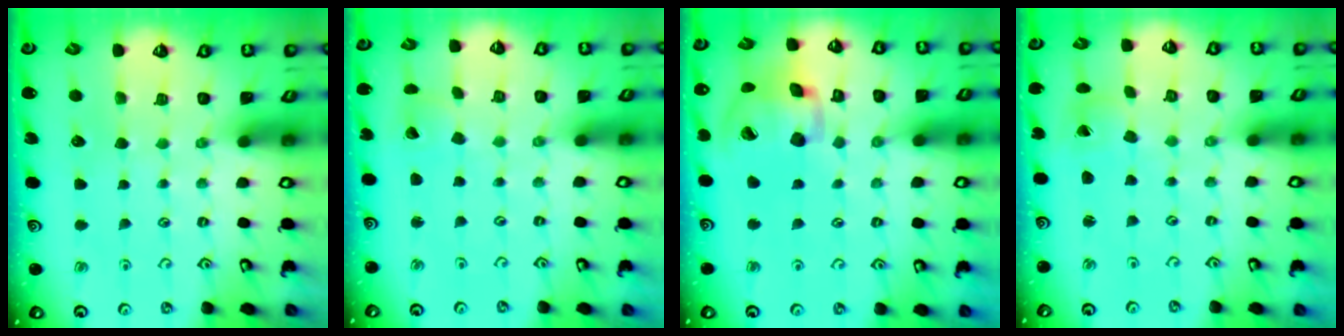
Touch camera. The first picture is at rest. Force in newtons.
{"total": 2.3, "press": 2.3, "slide": 0.2}
{"total": 17.5, "press": 17.4, "slide": 2.5}
{"total": 2.1, "press": 2.1, "slide": 0.2}